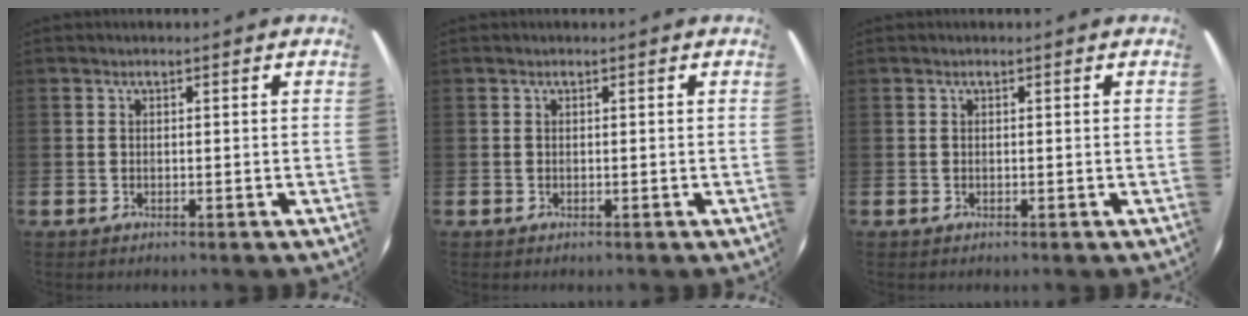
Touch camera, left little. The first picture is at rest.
{"total": 0.0}
{"total": 0.0}